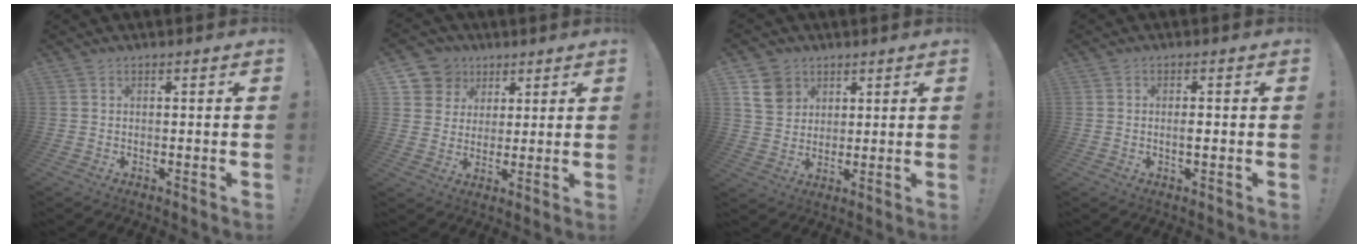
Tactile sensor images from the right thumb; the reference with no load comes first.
{"total": 8.6, "force": [3.8, 7.5, 1.5], "torque": [-0.021, -0.026, 0.078]}
{"total": 9.0, "force": [4.4, 7.3, 2.9], "torque": [-0.042, -0.017, 0.091]}
{"total": 2.1, "force": [-0.3, 0.5, 2.0], "torque": [-0.020, -0.005, -0.010]}